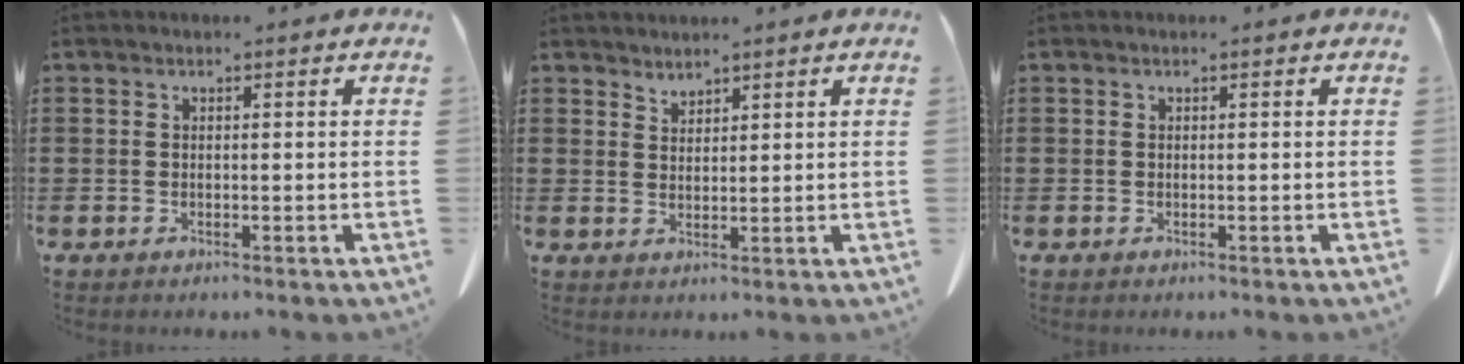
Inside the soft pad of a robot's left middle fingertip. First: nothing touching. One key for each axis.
{"total": 1.9, "fx": 1.9, "fy": 0.1, "fz": -0.1, "tx": -0.002, "ty": -0.004, "tz": 0.038}
{"total": 0.0}